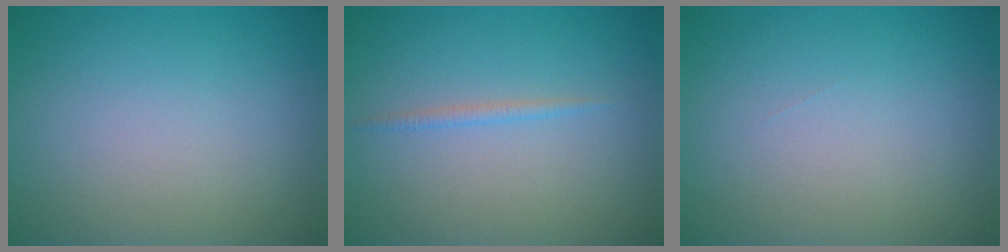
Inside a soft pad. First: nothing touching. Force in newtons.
{"total": 0.8, "press": 0.8, "slide": 0.0}
{"total": 0.0}